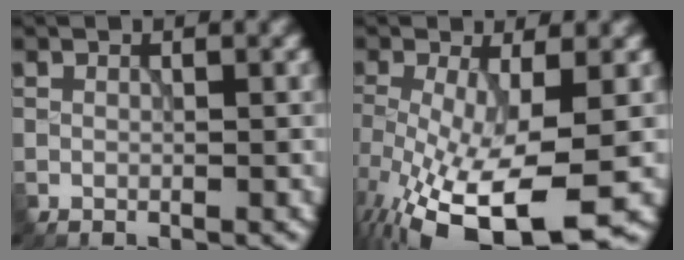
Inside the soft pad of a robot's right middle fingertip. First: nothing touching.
{"total": 12.4, "force": [-4.4, 4.6, 10.6], "torque": [-0.206, -0.040, -0.065]}